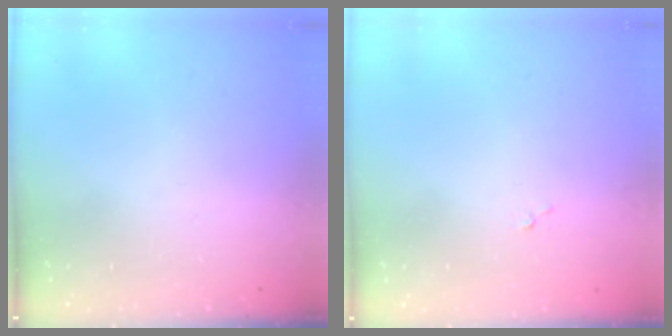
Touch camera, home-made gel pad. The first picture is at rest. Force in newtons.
{"total": 3.5, "press": 3.5, "slide": 0.1}